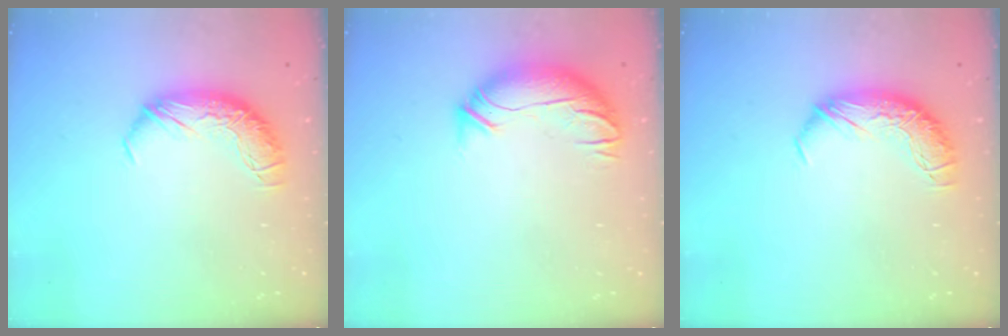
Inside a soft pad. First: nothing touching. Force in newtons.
{"total": 3.5, "press": 2.3, "slide": 2.7}
{"total": 0.0}